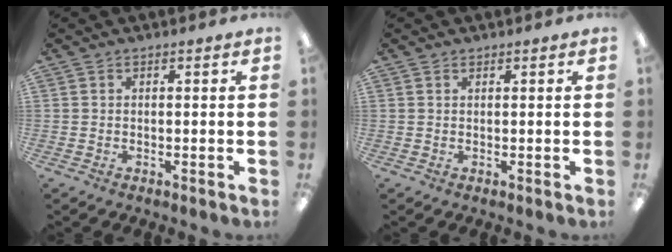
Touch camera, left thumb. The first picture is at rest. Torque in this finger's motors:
{"motor_torque": [0.07, -0.02, -0.24, 0.11, 0.02]}